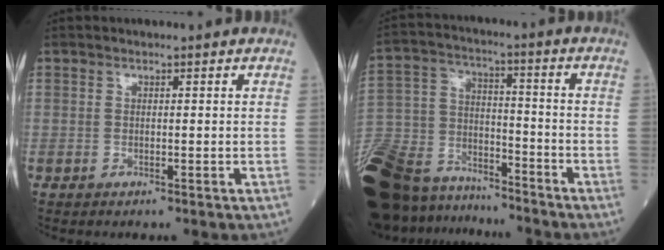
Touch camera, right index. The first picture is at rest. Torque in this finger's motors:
{"motor_torque": [1.10, -1.04, 1.05, 0.21]}